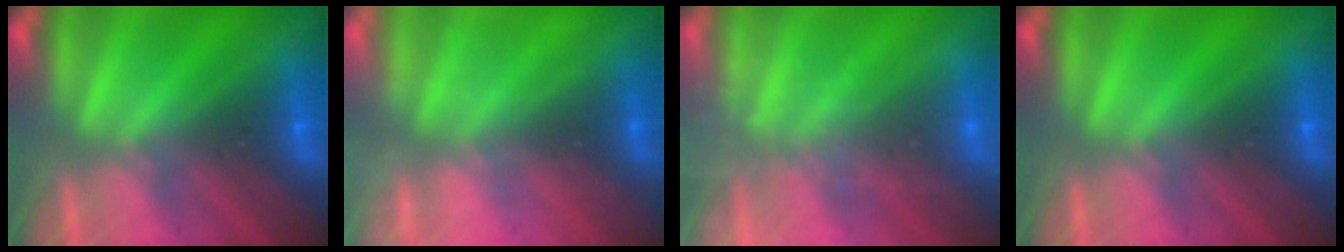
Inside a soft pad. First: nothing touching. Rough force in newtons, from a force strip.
{"total": 2.1}
{"total": 1.8}
{"total": 0.0}